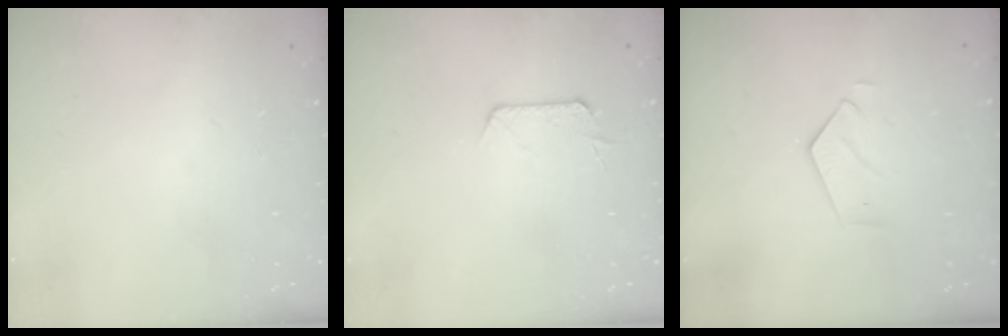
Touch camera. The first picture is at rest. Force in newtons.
{"total": 6.6, "press": 6.6, "slide": 0.8}
{"total": 3.5, "press": 3.5, "slide": 0.3}